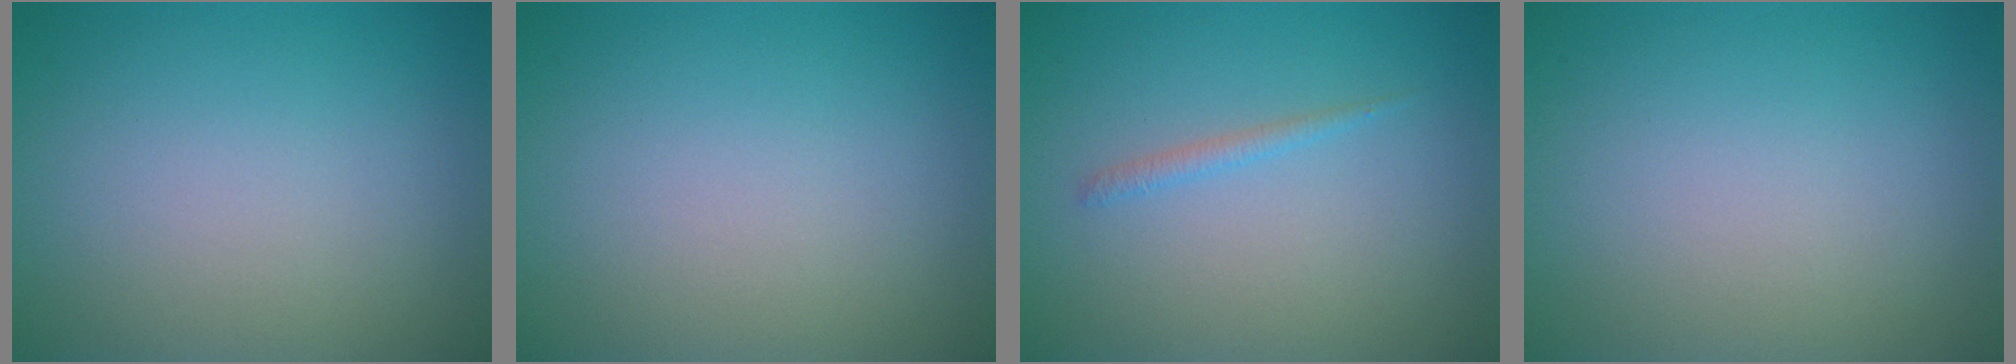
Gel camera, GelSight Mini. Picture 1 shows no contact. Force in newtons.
{"total": 0.0}
{"total": 0.9, "press": 0.9, "slide": 0.1}
{"total": 0.0}